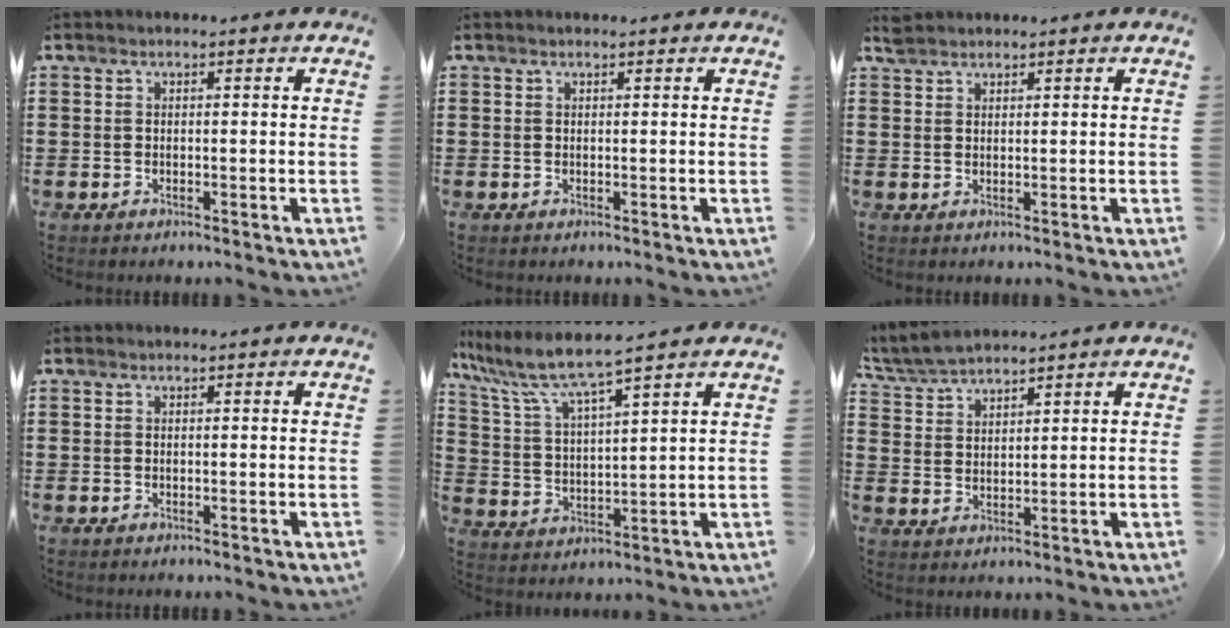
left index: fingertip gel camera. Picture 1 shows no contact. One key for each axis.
{"total": 0.0}
{"total": 1.8, "fx": 1.7, "fy": 0.5, "fz": 0.2, "tx": -0.006, "ty": 0.002, "tz": 0.033}
{"total": 0.0}
{"total": 6.3, "fx": 5.4, "fy": 0.3, "fz": 3.1, "tx": -0.088, "ty": -0.032, "tz": 0.087}
{"total": 3.9, "fx": 3.8, "fy": 0.4, "fz": 0.7, "tx": -0.028, "ty": -0.010, "tz": 0.070}